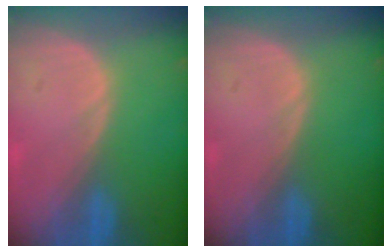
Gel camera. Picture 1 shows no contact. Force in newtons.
{"total": 0.0}